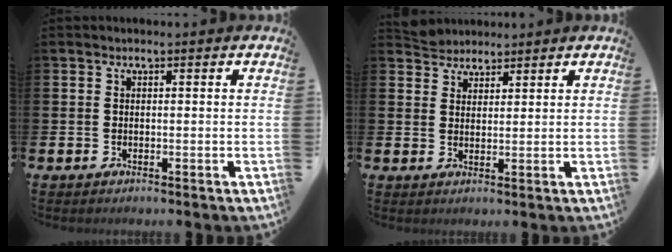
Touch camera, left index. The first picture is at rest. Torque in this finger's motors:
{"motor_torque": [0.37, -0.38, 0.03, 0.01]}